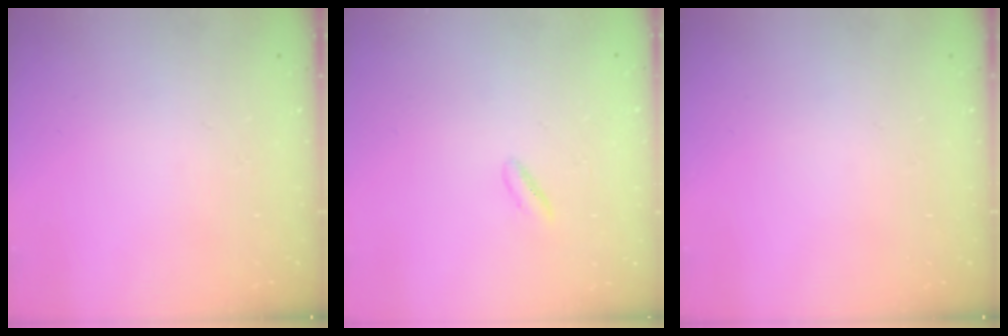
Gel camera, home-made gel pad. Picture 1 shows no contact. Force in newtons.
{"total": 1.8, "press": 1.6, "slide": 0.8}
{"total": 0.0}